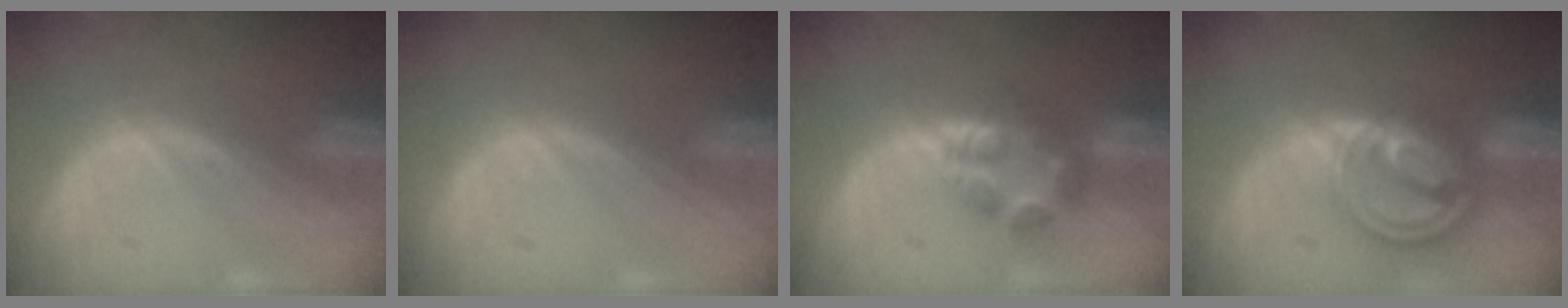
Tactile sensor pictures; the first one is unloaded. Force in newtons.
{"total": 0.0}
{"total": 6.0, "press": 5.3, "slide": 2.8}
{"total": 8.8, "press": 7.4, "slide": 4.7}